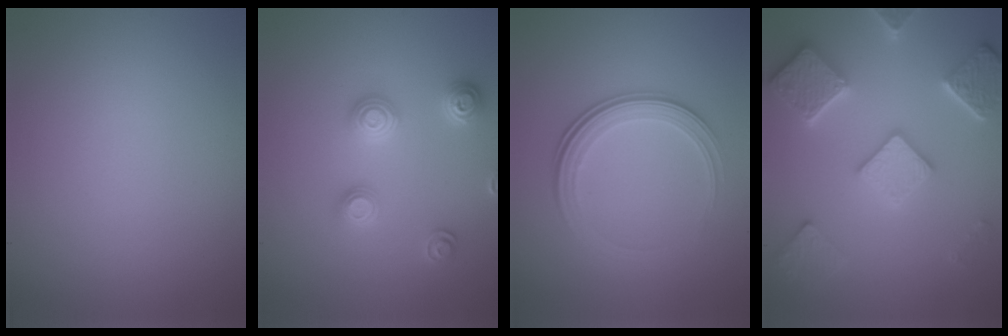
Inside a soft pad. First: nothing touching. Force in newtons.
{"total": 2.8, "press": 2.8, "slide": 0.2}
{"total": 4.1, "press": 2.7, "slide": 3.0}
{"total": 5.8, "press": 5.6, "slide": 1.2}